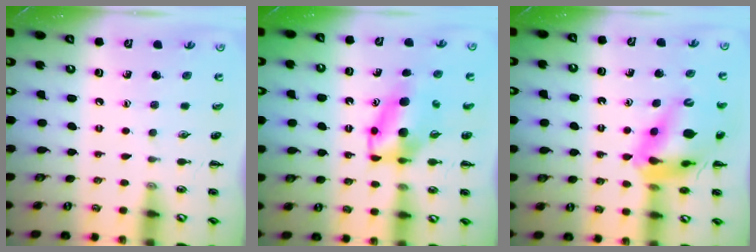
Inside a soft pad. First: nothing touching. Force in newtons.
{"total": 6.3, "press": 6.2, "slide": 1.0}
{"total": 14.3, "press": 13.6, "slide": 4.2}